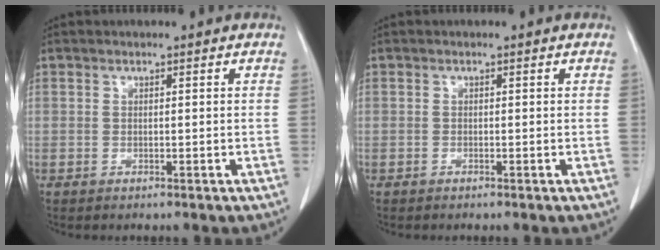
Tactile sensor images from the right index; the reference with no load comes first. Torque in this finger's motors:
{"motor_torque": [-0.02, 0.09, 0.04, -0.01]}